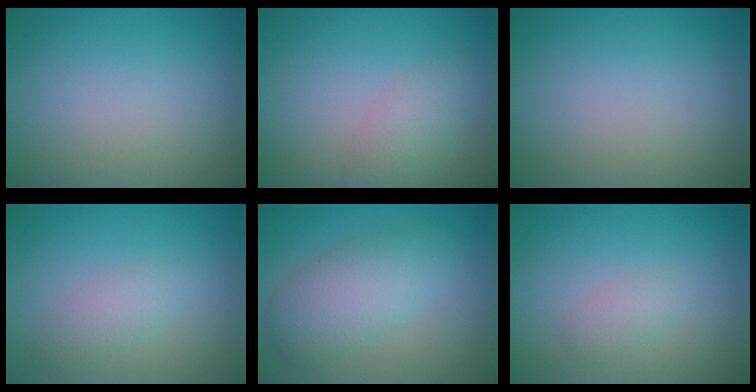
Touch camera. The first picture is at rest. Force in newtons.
{"total": 2.6, "press": 2.6, "slide": 0.1}
{"total": 0.0}
{"total": 2.0, "press": 2.0, "slide": 0.1}
{"total": 5.0, "press": 5.0, "slide": 0.4}
{"total": 1.4, "press": 1.4, "slide": 0.1}